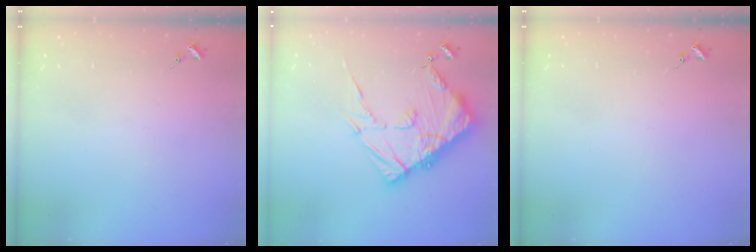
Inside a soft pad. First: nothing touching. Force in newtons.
{"total": 18.0, "press": 17.9, "slide": 1.6}
{"total": 0.0}